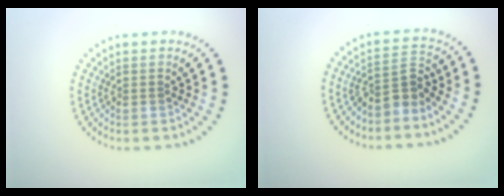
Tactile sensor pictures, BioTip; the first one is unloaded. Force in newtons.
{"total": 2.7, "press": 2.0, "slide": 1.8}